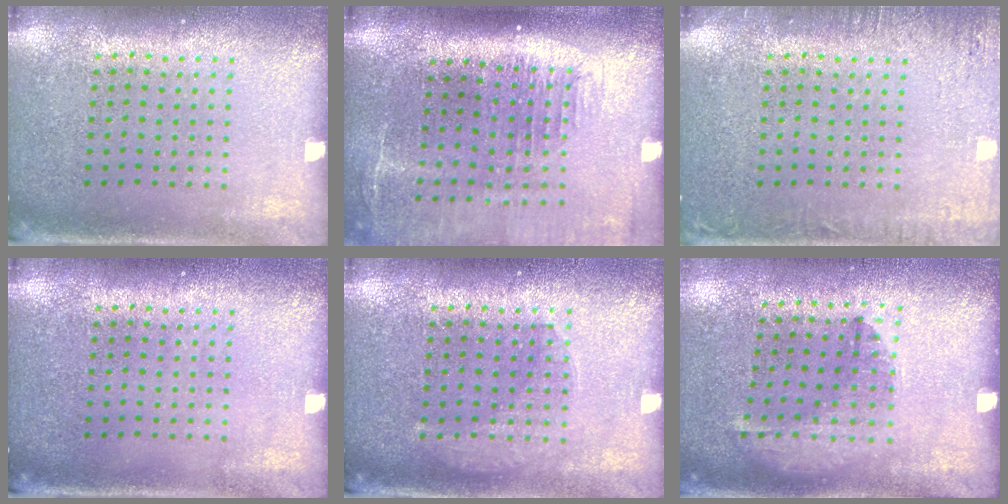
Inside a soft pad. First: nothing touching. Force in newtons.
{"total": 2.1, "press": 1.7, "slide": 1.1}
{"total": 2.5, "press": 2.5, "slide": 0.3}
{"total": 0.0}
{"total": 1.3, "press": 1.3, "slide": 0.2}
{"total": 1.3, "press": 0.8, "slide": 1.0}